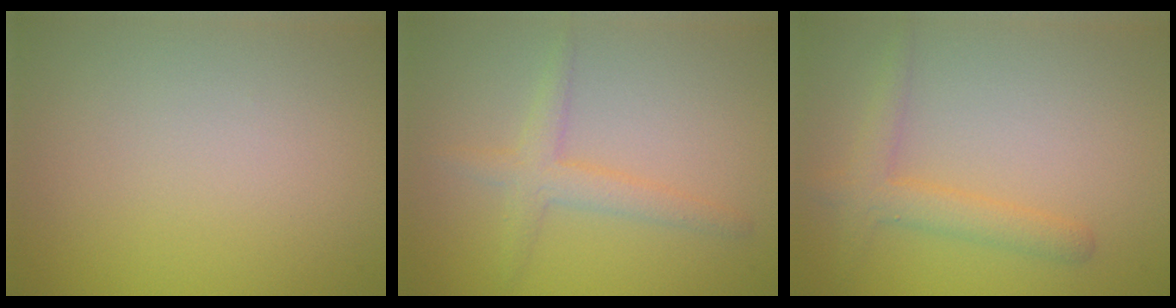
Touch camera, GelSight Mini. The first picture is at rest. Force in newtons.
{"total": 2.4, "press": 2.4, "slide": 0.2}
{"total": 2.7, "press": 2.7, "slide": 0.1}